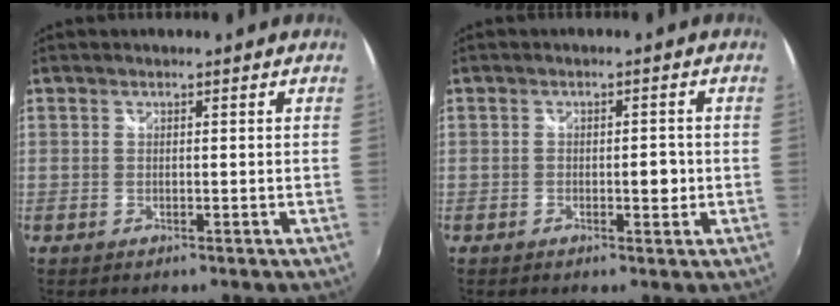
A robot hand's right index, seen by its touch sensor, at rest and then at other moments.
{"total": 2.6, "force": [-0.7, 1.6, 2.0], "torque": [-0.027, 0.001, -0.011]}